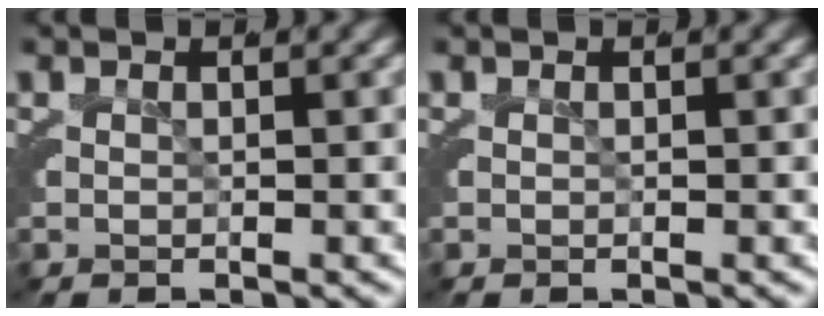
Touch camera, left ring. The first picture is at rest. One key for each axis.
{"total": 0.0}